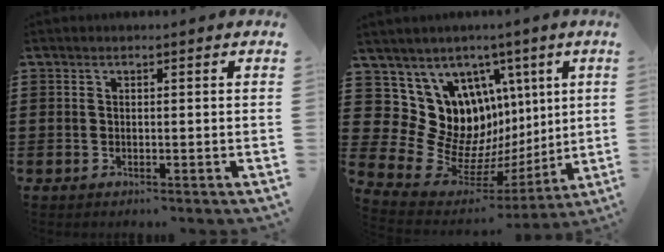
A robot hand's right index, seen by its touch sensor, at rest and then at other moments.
{"total": 12.6, "force": [2.3, 11.8, 3.7], "torque": [-0.095, -0.057, 0.063]}